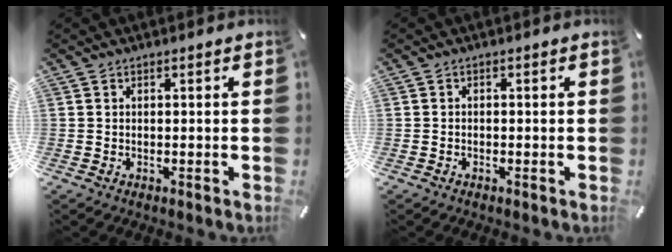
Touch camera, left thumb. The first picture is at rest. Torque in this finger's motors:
{"motor_torque": [0.10, -0.09, 0.00, 0.05, -0.10]}